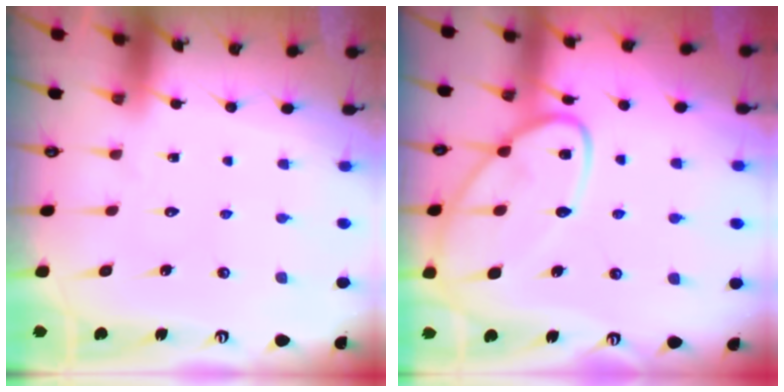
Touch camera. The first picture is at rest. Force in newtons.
{"total": 14.0, "press": 14.0, "slide": 1.2}